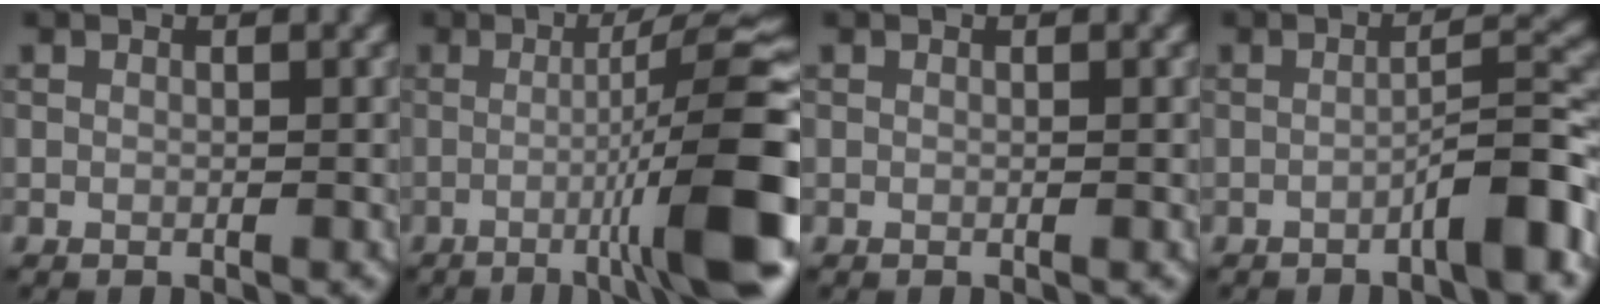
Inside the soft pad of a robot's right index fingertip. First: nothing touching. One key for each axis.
{"total": 12.6, "fx": -3.0, "fy": 1.7, "fz": 12.1, "tx": -0.150, "ty": 0.019, "tz": -0.046}
{"total": 0.0}
{"total": 4.8, "fx": -2.3, "fy": 0.6, "fz": 4.1, "tx": -0.058, "ty": 0.021, "tz": -0.043}